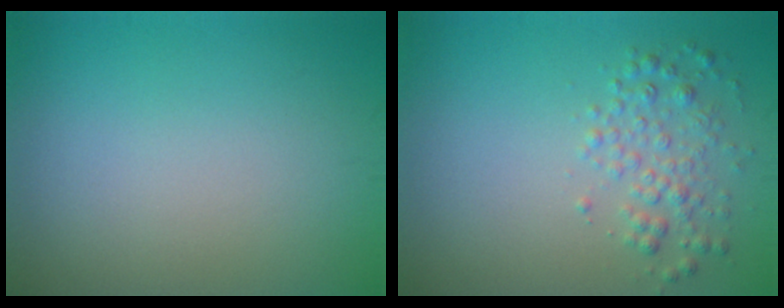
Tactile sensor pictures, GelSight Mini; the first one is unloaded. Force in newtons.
{"total": 2.4, "press": 2.4, "slide": 0.1}